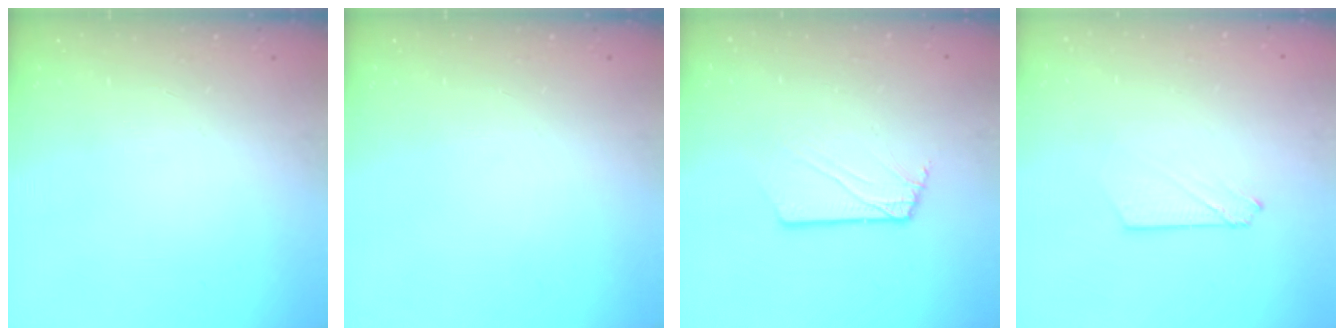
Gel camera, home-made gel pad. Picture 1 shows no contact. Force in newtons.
{"total": 0.0}
{"total": 2.4, "press": 2.4, "slide": 0.1}
{"total": 2.9, "press": 2.9, "slide": 0.4}